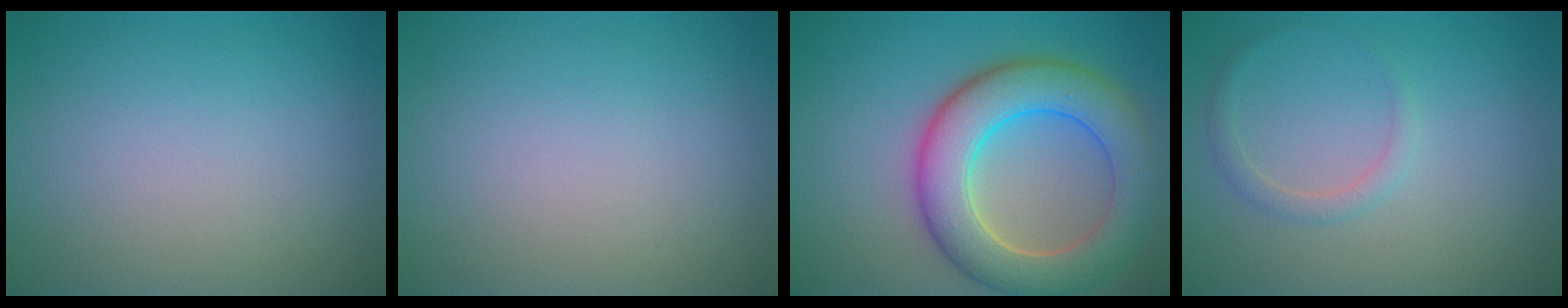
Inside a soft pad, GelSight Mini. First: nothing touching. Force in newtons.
{"total": 0.0}
{"total": 8.3, "press": 8.3, "slide": 0.4}
{"total": 1.3, "press": 1.3, "slide": 0.1}